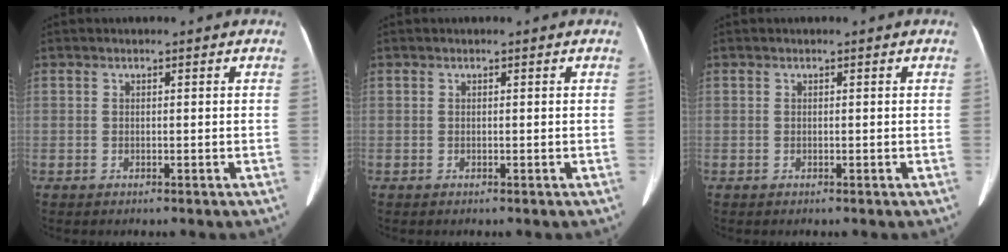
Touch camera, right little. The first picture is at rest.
{"total": 0.0}
{"total": 0.0}